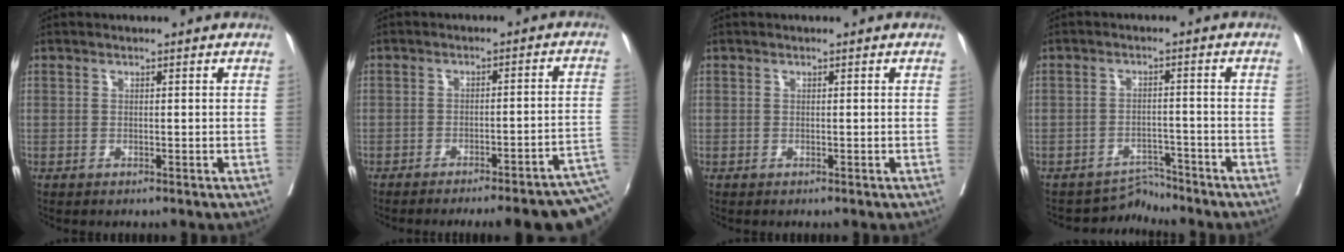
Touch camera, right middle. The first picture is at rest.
{"total": 16.1, "force": [-12.2, 1.4, 10.4], "torque": [-0.079, 0.005, -0.146]}
{"total": 0.0}
{"total": 3.4, "force": [-3.2, 0.2, -1.4], "torque": [0.025, 0.009, -0.047]}